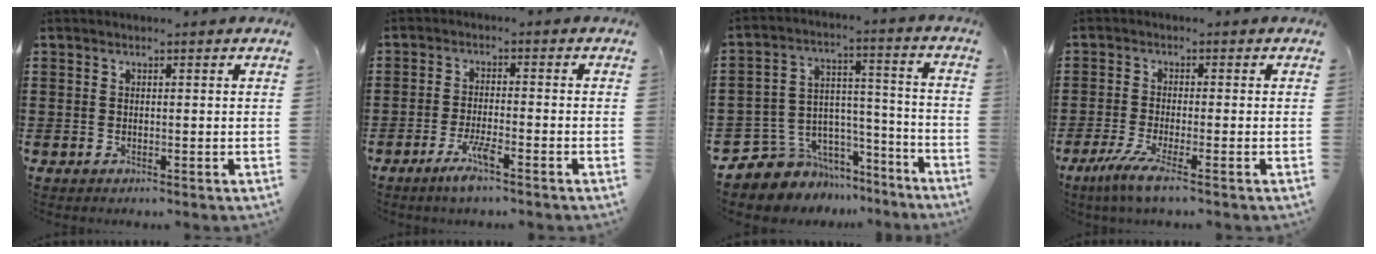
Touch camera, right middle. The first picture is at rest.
{"total": 4.2, "force": [-2.6, 0.4, 3.3], "torque": [-0.067, -0.005, -0.049]}
{"total": 6.9, "force": [-5.4, 4.2, -0.2], "torque": [-0.017, 0.003, -0.103]}
{"total": 4.3, "force": [-2.8, 0.3, 3.3], "torque": [-0.075, -0.016, -0.056]}